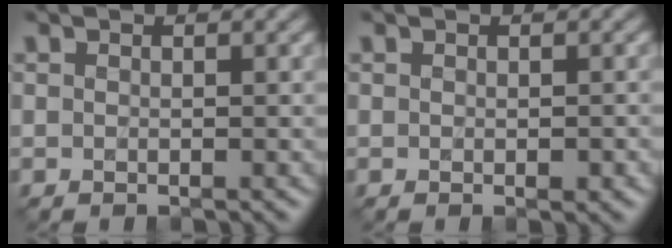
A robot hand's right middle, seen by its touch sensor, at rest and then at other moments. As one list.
[{"total": 0.9, "force": [-0.3, 0.3, 0.7], "torque": [-0.011, -0.003, 0.004]}]